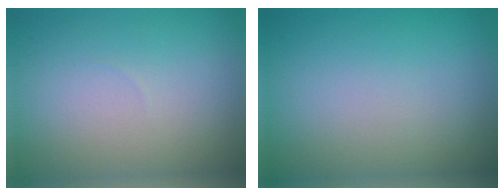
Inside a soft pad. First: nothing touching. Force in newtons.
{"total": 0.0}